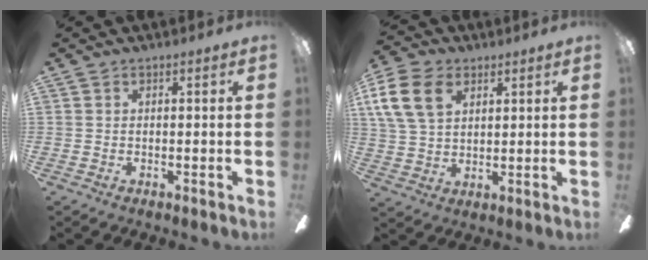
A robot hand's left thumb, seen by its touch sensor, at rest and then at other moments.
{"total": 12.7, "force": [5.3, 8.5, 7.7], "torque": [-0.172, 0.007, 0.100]}